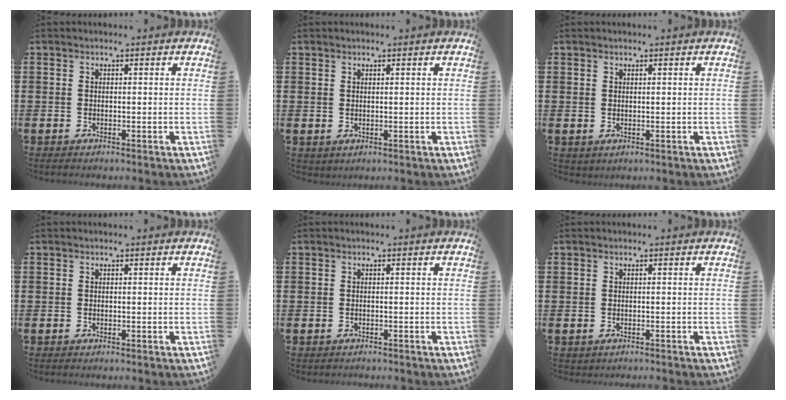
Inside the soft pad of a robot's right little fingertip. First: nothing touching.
{"total": 0.6, "force": [0.6, 0.0, 0.1], "torque": [0.006, -0.003, 0.010]}
{"total": 0.0}
{"total": 0.8, "force": [-0.6, 0.0, 0.5], "torque": [-0.008, -0.002, -0.011]}
{"total": 0.9, "force": [-0.8, 0.0, 0.3], "torque": [-0.007, -0.001, -0.017]}
{"total": 0.6, "force": [-0.6, -0.2, 0.0], "torque": [0.001, -0.001, -0.012]}